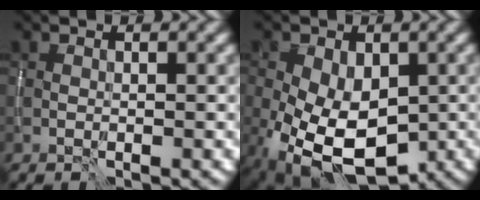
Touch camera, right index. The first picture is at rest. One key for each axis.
{"total": 9.3, "fx": -2.4, "fy": 5.9, "fz": 6.7, "tx": -0.138, "ty": -0.032, "tz": -0.032}